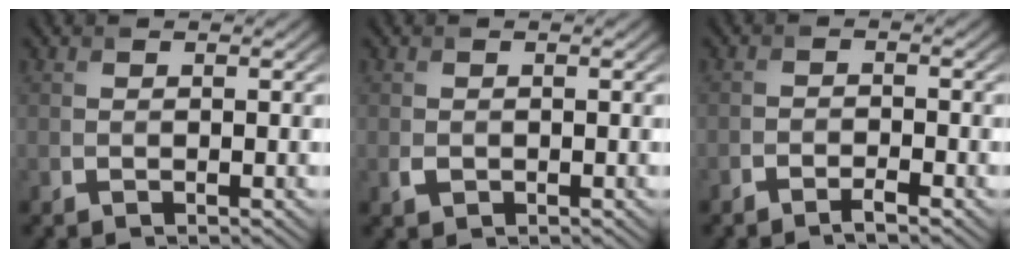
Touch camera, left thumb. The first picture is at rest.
{"total": 1.0, "force": [-0.2, 0.8, 0.5], "torque": [-0.009, -0.007, -0.004]}
{"total": 1.8, "force": [-1.5, 0.4, 1.0], "torque": [-0.019, -0.001, -0.030]}